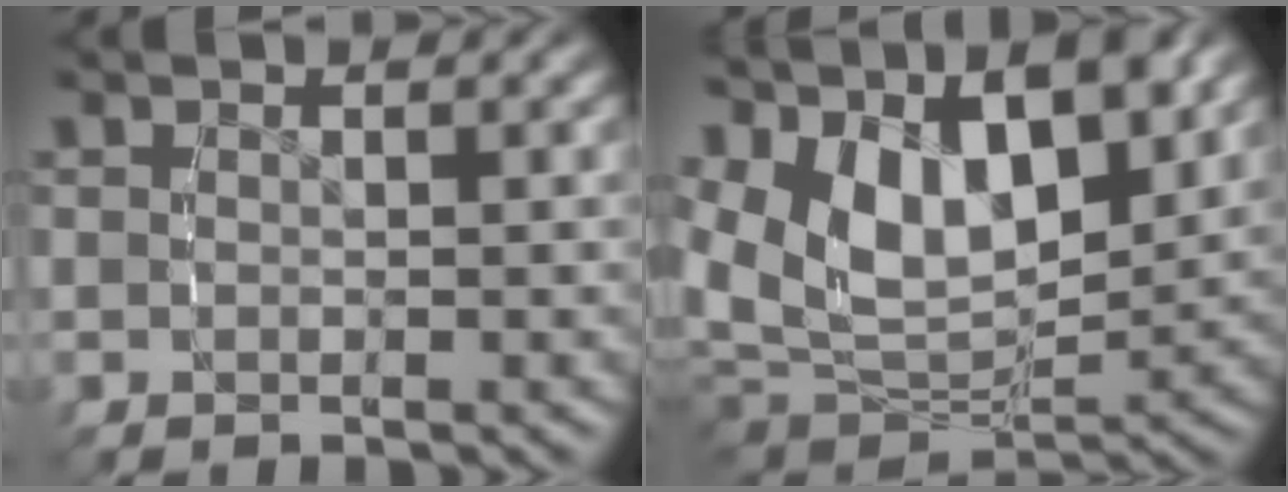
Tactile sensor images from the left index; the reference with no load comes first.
{"total": 11.8, "force": [1.9, 8.2, 8.3], "torque": [-0.164, -0.015, 0.037]}